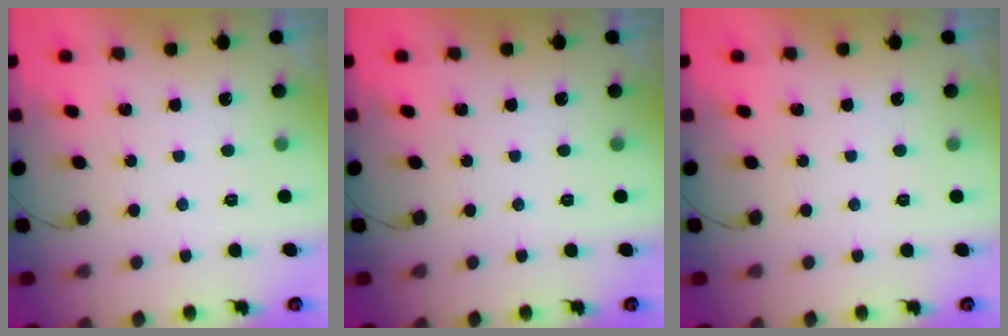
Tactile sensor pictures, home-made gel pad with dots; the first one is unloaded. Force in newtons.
{"total": 0.0}
{"total": 0.0}